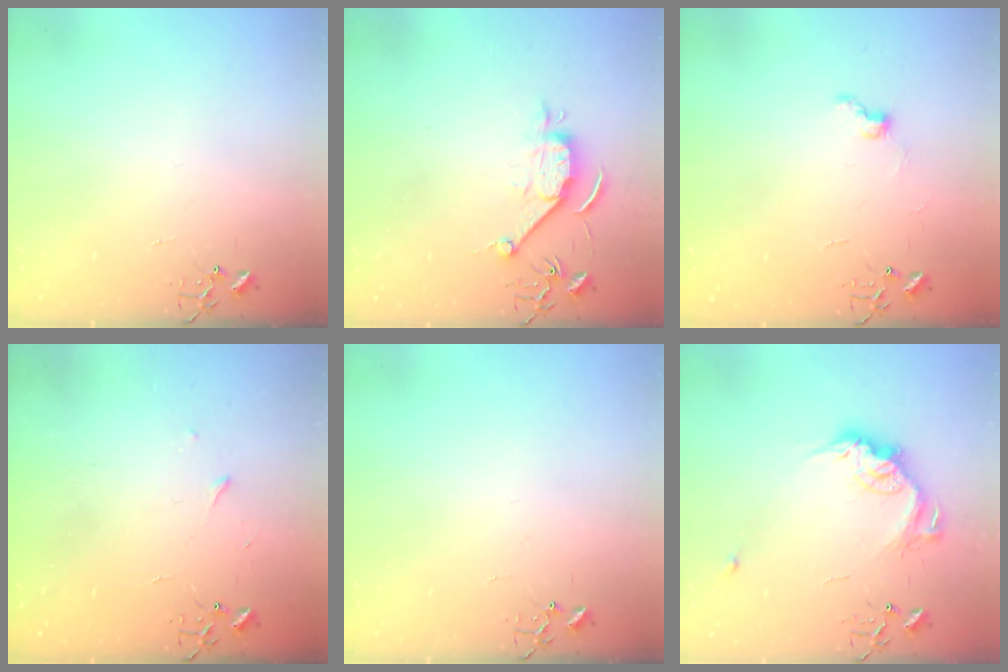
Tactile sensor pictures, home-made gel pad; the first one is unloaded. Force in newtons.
{"total": 7.9, "press": 7.9, "slide": 0.9}
{"total": 6.6, "press": 6.6, "slide": 0.7}
{"total": 3.3, "press": 3.3, "slide": 0.5}
{"total": 0.0}
{"total": 15.4, "press": 15.4, "slide": 1.0}